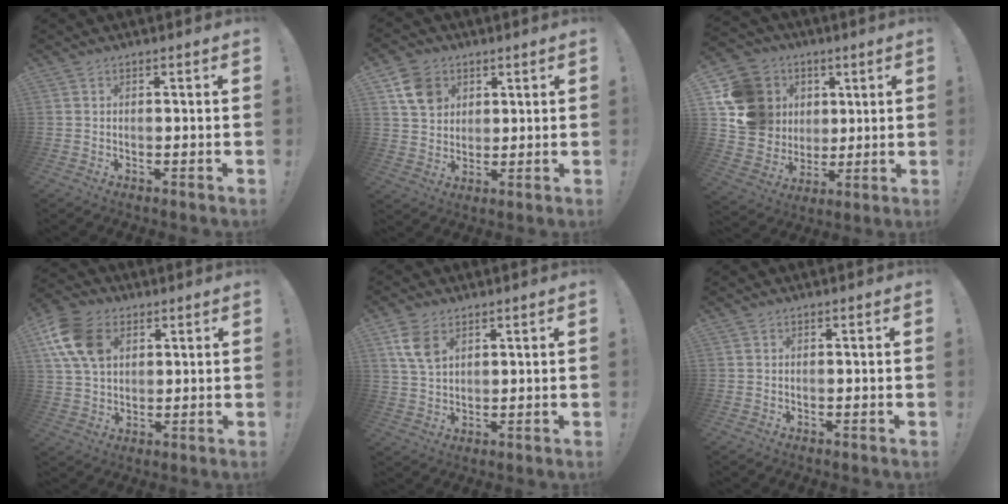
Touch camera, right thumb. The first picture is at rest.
{"total": 9.6, "force": [4.6, 7.5, 3.9], "torque": [-0.056, -0.016, 0.093]}
{"total": 18.3, "force": [4.3, 16.4, 6.9], "torque": [-0.123, -0.007, 0.118]}
{"total": 14.3, "force": [5.4, 10.3, 8.4], "torque": [-0.150, -0.011, 0.108]}
{"total": 7.5, "force": [3.5, 4.6, 4.8], "torque": [-0.088, -0.008, 0.069]}
{"total": 0.0}